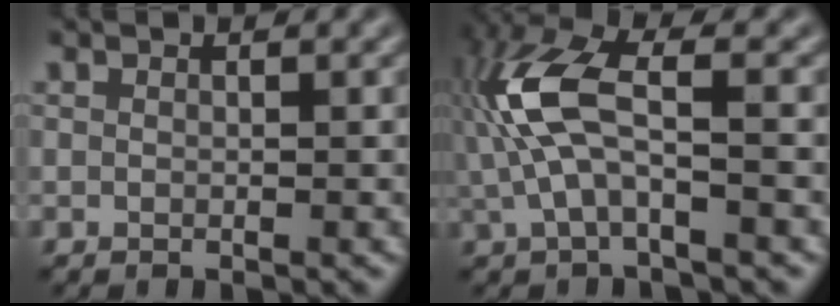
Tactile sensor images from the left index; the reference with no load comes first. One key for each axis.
{"total": 7.6, "fx": 0.3, "fy": 3.1, "fz": 7.0, "tx": -0.169, "ty": 0.027, "tz": -0.005}